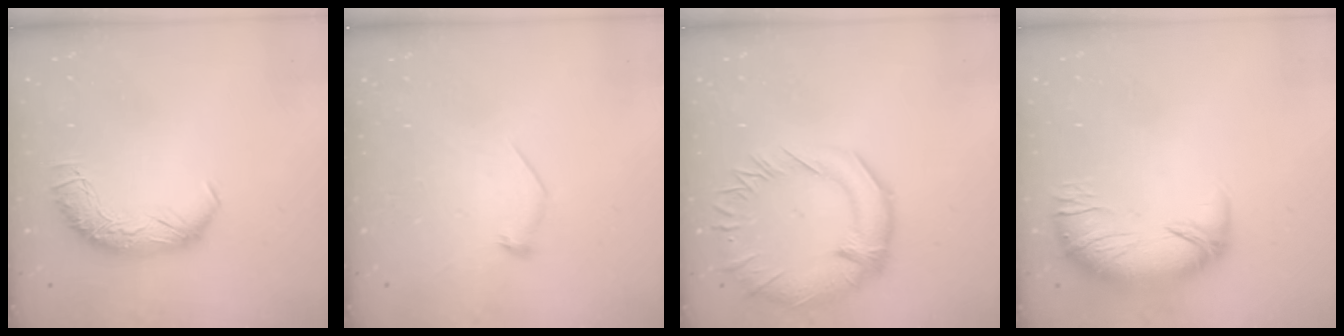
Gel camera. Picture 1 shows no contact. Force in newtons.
{"total": 7.9, "press": 7.9, "slide": 0.9}
{"total": 6.7, "press": 6.2, "slide": 2.6}
{"total": 2.6, "press": 1.0, "slide": 2.4}